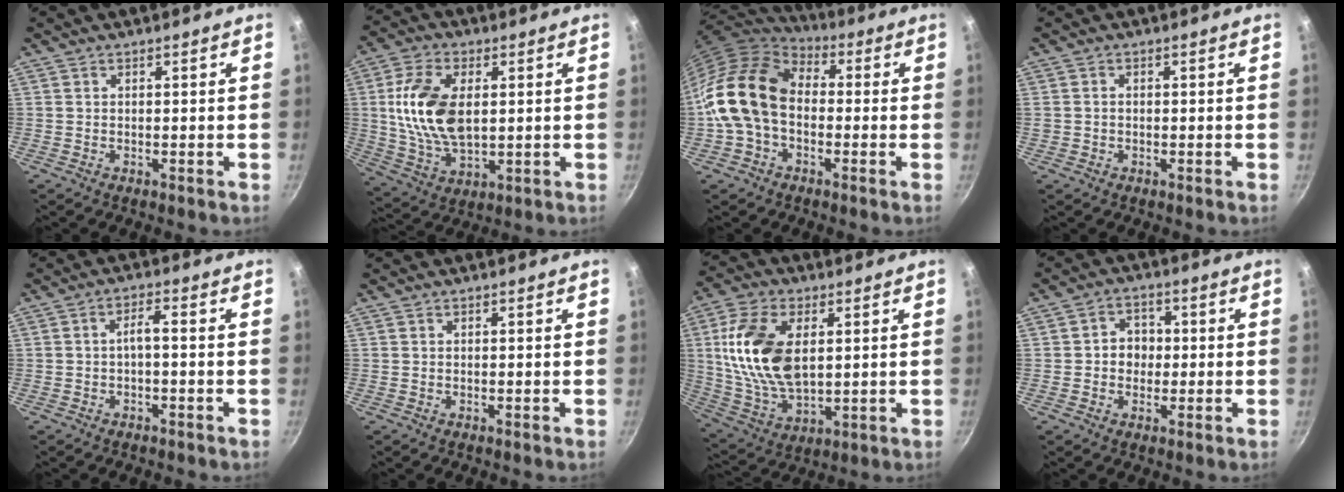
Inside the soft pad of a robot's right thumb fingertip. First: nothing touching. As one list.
[{"total": 15.0, "force": [2.0, 8.7, 12.0], "torque": [-0.217, -0.006, 0.043]}, {"total": 16.0, "force": [-1.0, 11.4, 11.3], "torque": [-0.188, 0.041, -0.036]}, {"total": 1.2, "force": [-0.2, 1.0, 0.5], "torque": [-0.009, 0.004, -0.002]}, {"total": 2.7, "force": [-1.0, 0.7, 2.5], "torque": [-0.054, 0.022, -0.017]}, {"total": 0.0}, {"total": 17.2, "force": [3.3, 10.0, 13.6], "torque": [-0.250, -0.009, 0.072]}, {"total": 5.2, "force": [-0.2, 4.5, 2.5], "torque": [-0.007, 0.009, -0.008]}]